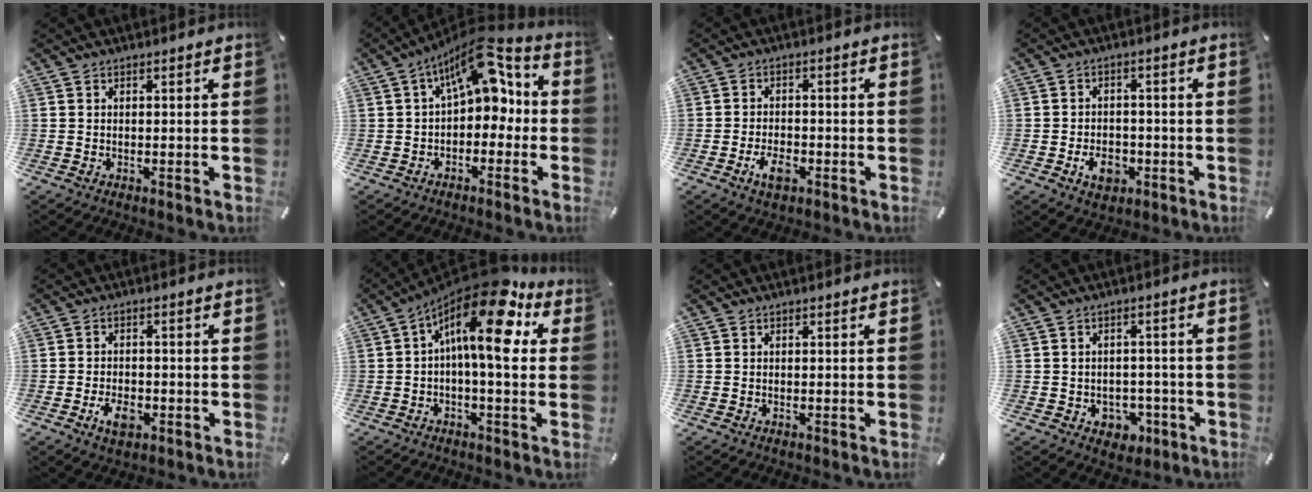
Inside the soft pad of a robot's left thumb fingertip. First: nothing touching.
{"total": 13.1, "force": [6.1, 6.8, 9.4], "torque": [-0.143, -0.036, 0.106]}
{"total": 5.0, "force": [-2.5, 2.7, 3.5], "torque": [-0.074, 0.006, -0.047]}
{"total": 6.5, "force": [-2.5, 4.6, 3.9], "torque": [-0.073, 0.006, -0.046]}
{"total": 5.4, "force": [-2.4, 3.2, 3.6], "torque": [-0.078, 0.007, -0.044]}
{"total": 16.5, "force": [6.4, 5.0, 14.4], "torque": [-0.249, -0.048, 0.098]}
{"total": 0.0}
{"total": 5.1, "force": [-1.4, 4.5, 2.0], "torque": [-0.021, 0.008, -0.025]}